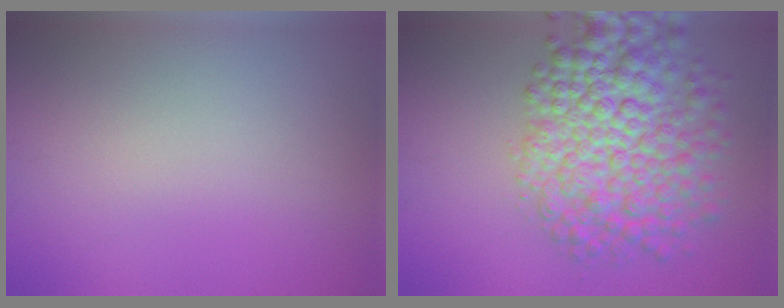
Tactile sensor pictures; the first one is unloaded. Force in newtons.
{"total": 8.9, "press": 8.9, "slide": 0.2}